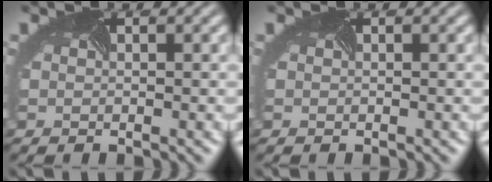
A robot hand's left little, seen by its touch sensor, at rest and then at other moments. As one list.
[{"total": 0.0}]